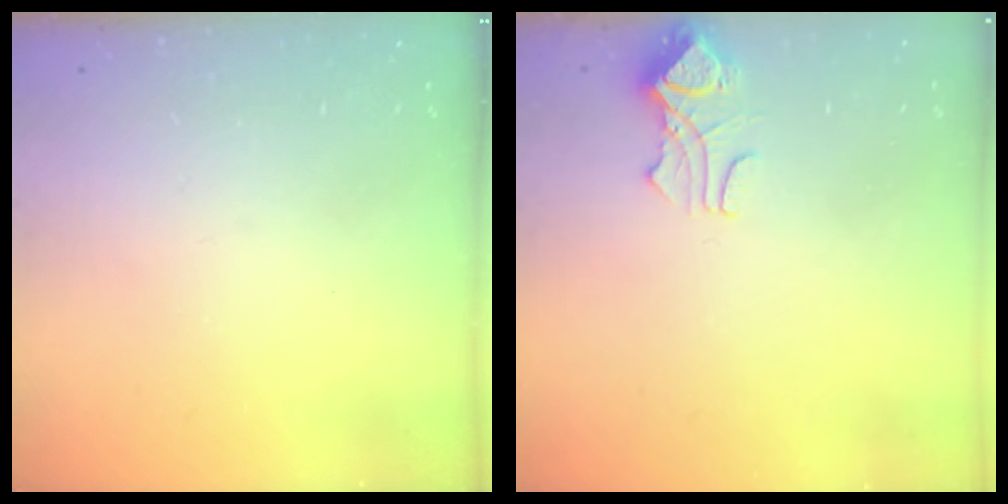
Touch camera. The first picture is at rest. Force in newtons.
{"total": 2.4, "press": 2.3, "slide": 0.7}